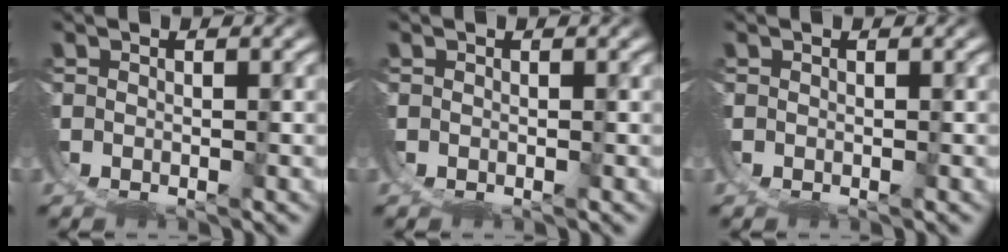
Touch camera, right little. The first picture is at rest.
{"total": 0.0}
{"total": 0.0}